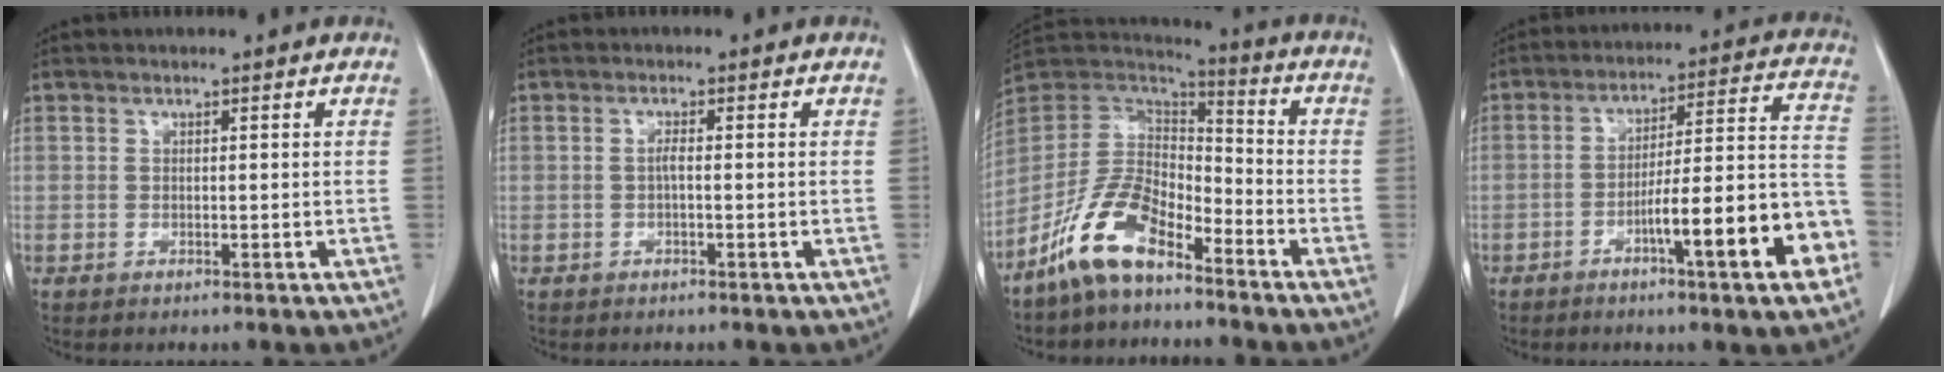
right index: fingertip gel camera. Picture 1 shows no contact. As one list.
[{"total": 1.1, "force": [-0.2, 0.1, 1.1], "torque": [-0.021, 0.002, -0.004]}, {"total": 12.3, "force": [-8.4, 4.9, 7.5], "torque": [-0.160, 0.019, -0.167]}, {"total": 15.3, "force": [-6.5, 1.1, 13.8], "torque": [-0.181, 0.023, -0.093]}]